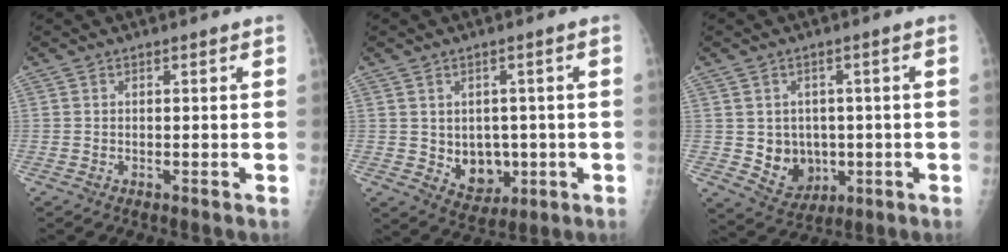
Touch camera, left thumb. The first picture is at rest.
{"total": 7.1, "force": [-0.7, 5.7, 4.2], "torque": [-0.026, -0.005, 0.008]}
{"total": 7.6, "force": [-0.6, 6.6, 3.8], "torque": [-0.022, -0.002, 0.011]}